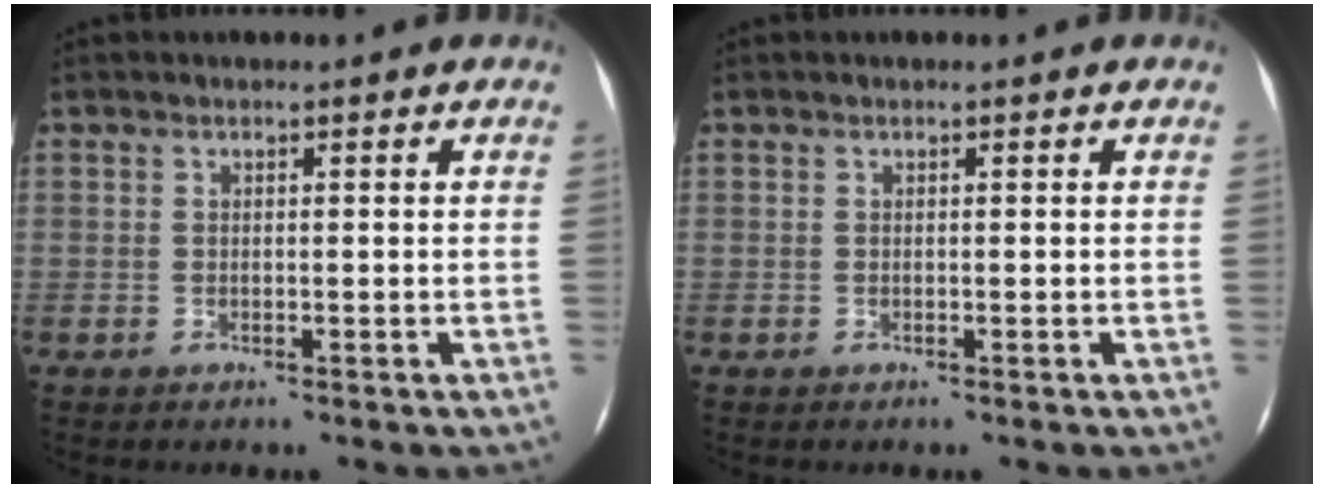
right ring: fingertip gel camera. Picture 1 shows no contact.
{"total": 0.0}